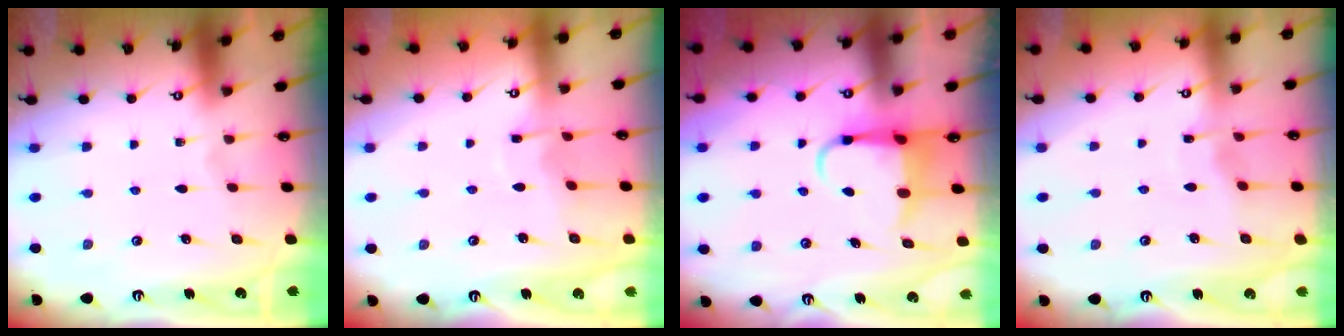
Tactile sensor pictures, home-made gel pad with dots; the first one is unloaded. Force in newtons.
{"total": 3.6, "press": 3.6, "slide": 0.1}
{"total": 5.4, "press": 5.4, "slide": 0.5}
{"total": 3.0, "press": 3.0, "slide": 0.3}